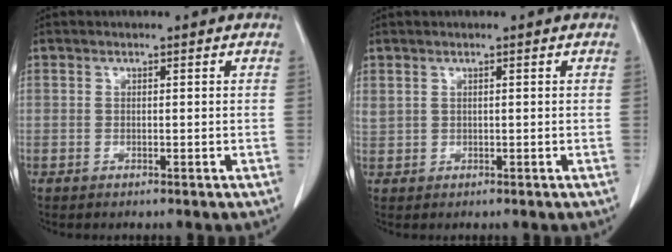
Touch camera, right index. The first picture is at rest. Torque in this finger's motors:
{"motor_torque": [0.78, 0.24, 0.20, 0.11]}